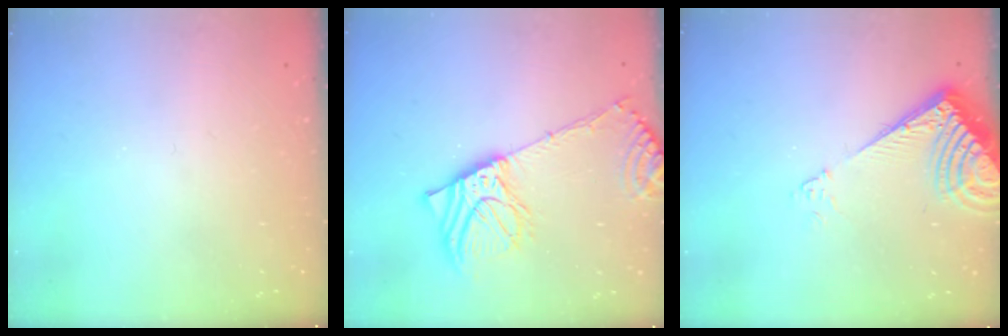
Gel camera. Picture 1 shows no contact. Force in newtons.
{"total": 16.3, "press": 15.9, "slide": 3.7}
{"total": 8.4, "press": 8.3, "slide": 1.0}